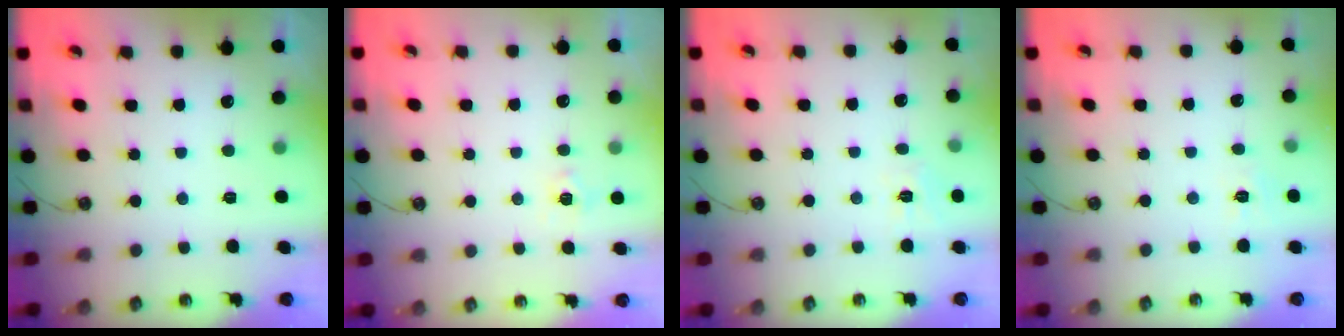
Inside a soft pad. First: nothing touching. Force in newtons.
{"total": 5.2, "press": 5.1, "slide": 0.8}
{"total": 4.9, "press": 4.9, "slide": 0.7}
{"total": 2.7, "press": 2.7, "slide": 0.5}